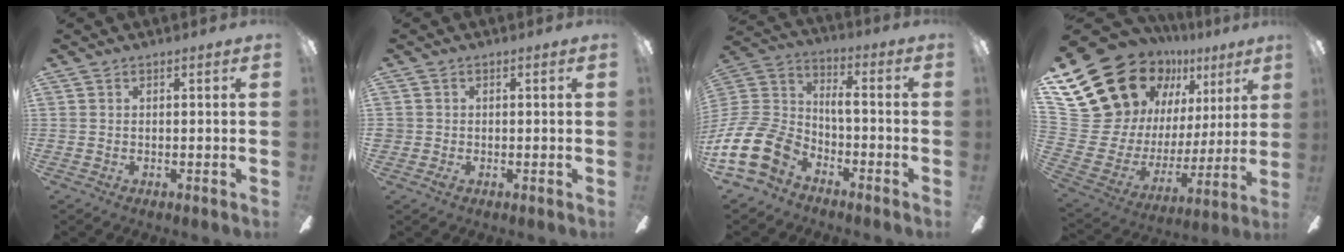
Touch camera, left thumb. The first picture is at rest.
{"total": 1.4, "force": [-0.2, 1.3, 0.6], "torque": [-0.012, 0.002, -0.003]}
{"total": 15.7, "force": [-8.2, 10.0, 9.0], "torque": [-0.206, 0.031, -0.147]}
{"total": 25.7, "force": [15.2, 17.2, 11.5], "torque": [-0.227, -0.109, 0.318]}